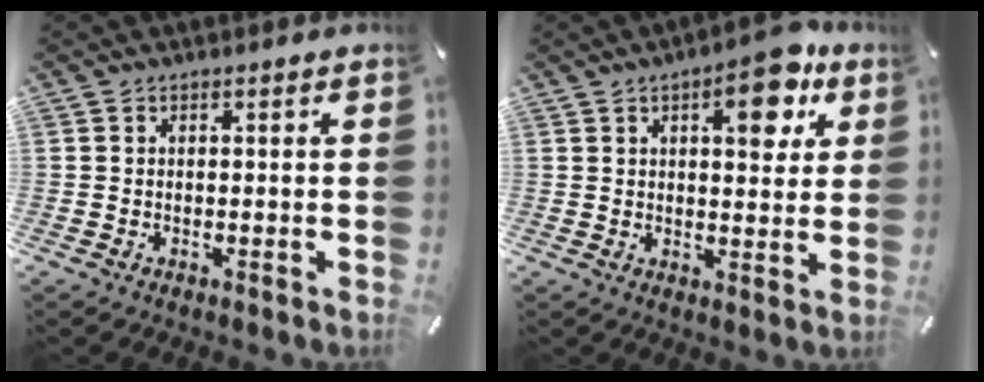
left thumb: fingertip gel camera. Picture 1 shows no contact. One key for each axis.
{"total": 11.2, "fx": 5.2, "fy": 5.1, "fz": 8.5, "tx": -0.099, "ty": -0.022, "tz": 0.080}